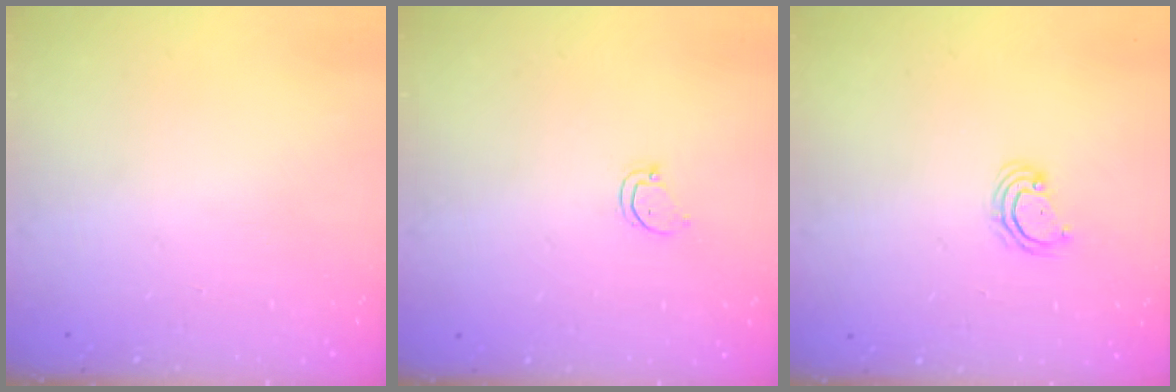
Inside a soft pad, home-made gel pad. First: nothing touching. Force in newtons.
{"total": 2.6, "press": 2.6, "slide": 0.3}
{"total": 3.8, "press": 3.8, "slide": 0.4}